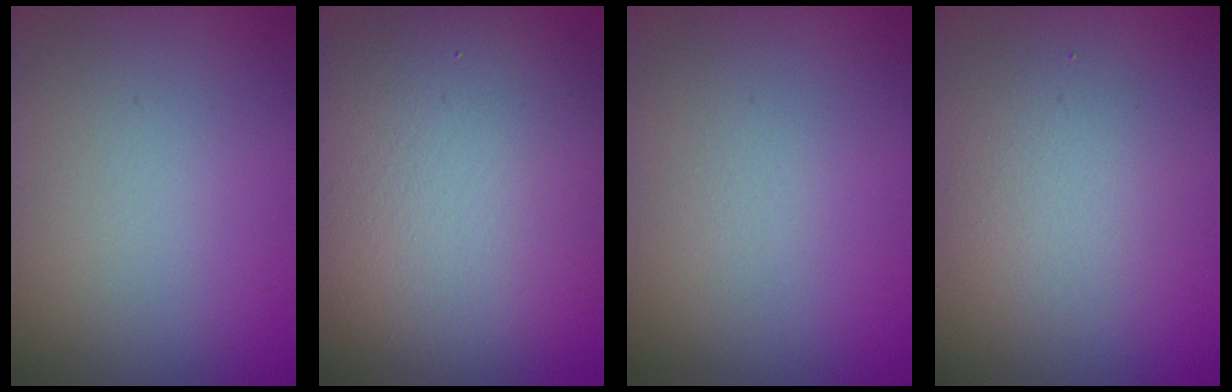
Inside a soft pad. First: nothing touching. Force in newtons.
{"total": 11.8, "press": 11.8, "slide": 0.9}
{"total": 0.0}
{"total": 2.7, "press": 2.7, "slide": 0.2}